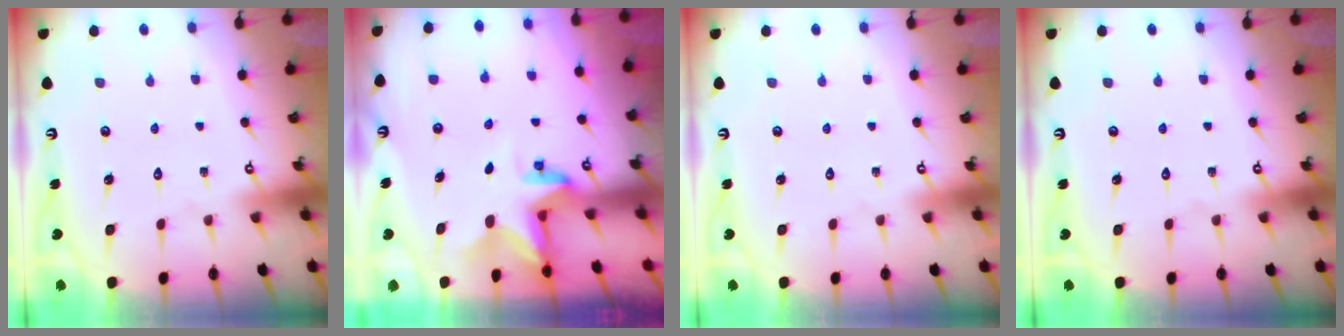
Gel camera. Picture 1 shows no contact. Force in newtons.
{"total": 2.8, "press": 2.8, "slide": 0.3}
{"total": 0.0}
{"total": 0.0}